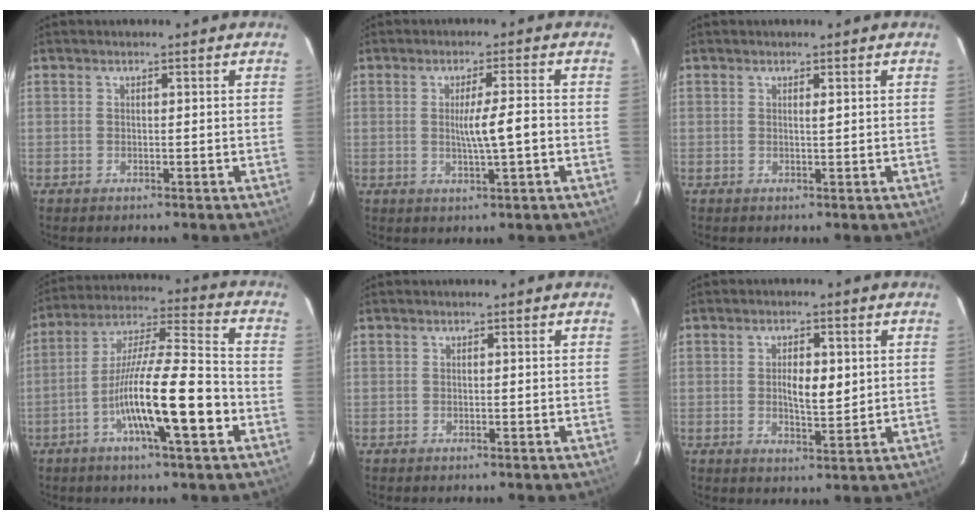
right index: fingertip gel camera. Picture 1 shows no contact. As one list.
[{"total": 5.1, "force": [-0.5, -0.3, 5.1], "torque": [-0.084, -0.005, -0.008]}, {"total": 0.6, "force": [0.3, 0.0, 0.5], "torque": [-0.011, -0.001, 0.005]}, {"total": 15.9, "force": [-5.4, 1.2, 14.9], "torque": [-0.265, 0.000, -0.095]}, {"total": 0.0}, {"total": 5.1, "force": [0.6, 1.8, 4.7], "torque": [-0.078, -0.003, 0.013]}]